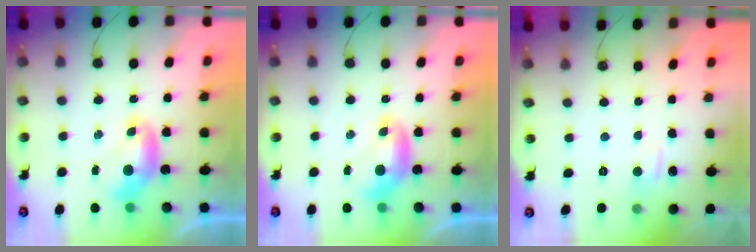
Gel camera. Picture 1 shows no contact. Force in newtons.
{"total": 0.0}
{"total": 1.5, "press": 1.3, "slide": 0.7}